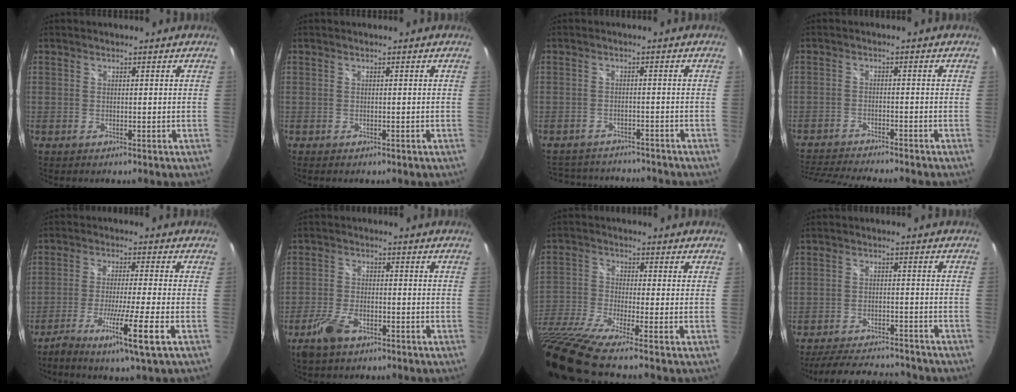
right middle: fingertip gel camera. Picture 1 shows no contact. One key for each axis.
{"total": 0.6, "fx": -0.5, "fy": 0.2, "fz": 0.3, "tx": -0.008, "ty": -0.001, "tz": -0.007}
{"total": 11.7, "fx": -10.3, "fy": 4.2, "fz": 3.5, "tx": -0.086, "ty": 0.008, "tz": -0.146}
{"total": 10.7, "fx": -9.9, "fy": 0.4, "fz": 4.0, "tx": -0.102, "ty": -0.019, "tz": -0.163}
{"total": 9.9, "fx": -5.2, "fy": -1.2, "fz": 8.4, "tx": -0.165, "ty": -0.018, "tz": -0.095}
{"total": 6.7, "fx": -4.2, "fy": 3.3, "fz": 4.0, "tx": -0.100, "ty": -0.007, "tz": -0.078}
{"total": 14.3, "fx": -11.0, "fy": 0.2, "fz": 9.1, "tx": -0.202, "ty": -0.046, "tz": -0.219}
{"total": 15.1, "fx": -13.4, "fy": 3.5, "fz": 5.9, "tx": -0.127, "ty": -0.003, "tz": -0.191}